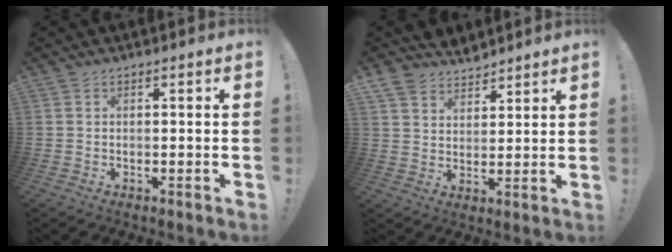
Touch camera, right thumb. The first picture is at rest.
{"total": 6.7, "force": [6.0, 3.1, 0.4], "torque": [-0.018, -0.043, 0.117]}